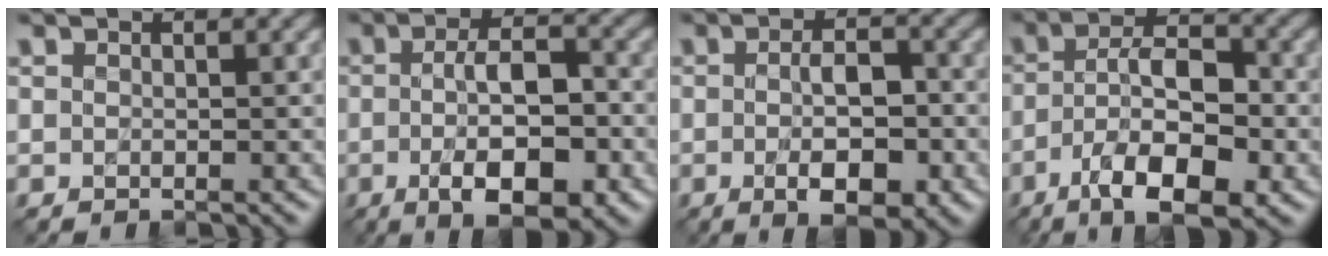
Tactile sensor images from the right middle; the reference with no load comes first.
{"total": 7.8, "force": [-2.4, 2.7, 6.9], "torque": [-0.108, 0.001, -0.039]}
{"total": 5.3, "force": [-1.4, 2.0, 4.7], "torque": [-0.075, -0.003, -0.021]}
{"total": 9.5, "force": [-4.3, 3.8, 7.6], "torque": [-0.133, 0.006, -0.074]}